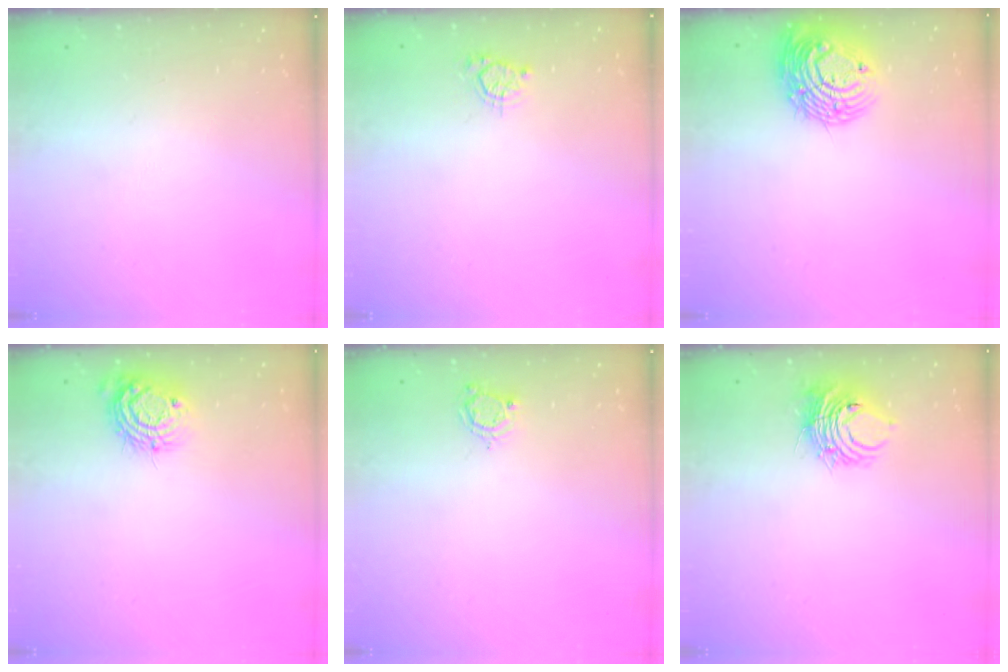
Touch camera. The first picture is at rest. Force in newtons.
{"total": 4.5, "press": 4.4, "slide": 0.6}
{"total": 14.7, "press": 14.6, "slide": 1.4}
{"total": 9.8, "press": 9.7, "slide": 0.5}
{"total": 5.1, "press": 5.1, "slide": 0.2}
{"total": 8.2, "press": 8.2, "slide": 1.0}